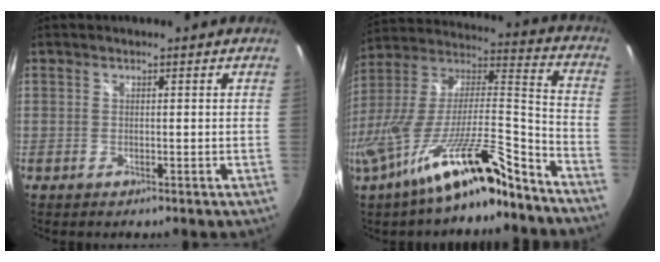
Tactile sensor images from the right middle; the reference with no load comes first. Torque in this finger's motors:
{"motor_torque": [1.30, -0.84, 0.63, 0.21]}